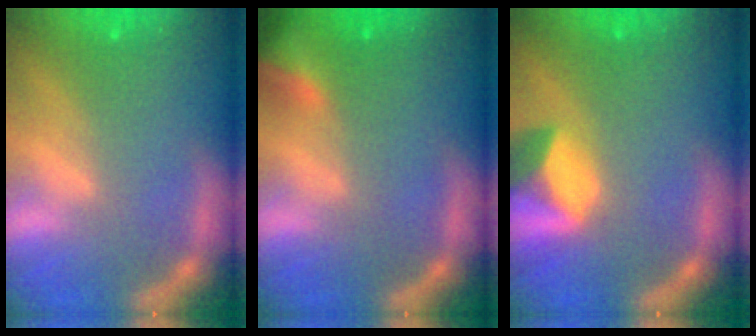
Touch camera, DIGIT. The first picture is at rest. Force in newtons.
{"total": 3.9}
{"total": 4.9}